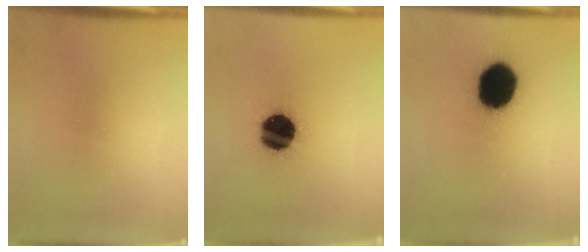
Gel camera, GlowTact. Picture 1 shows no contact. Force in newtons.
{"total": 16.3}
{"total": 17.3}